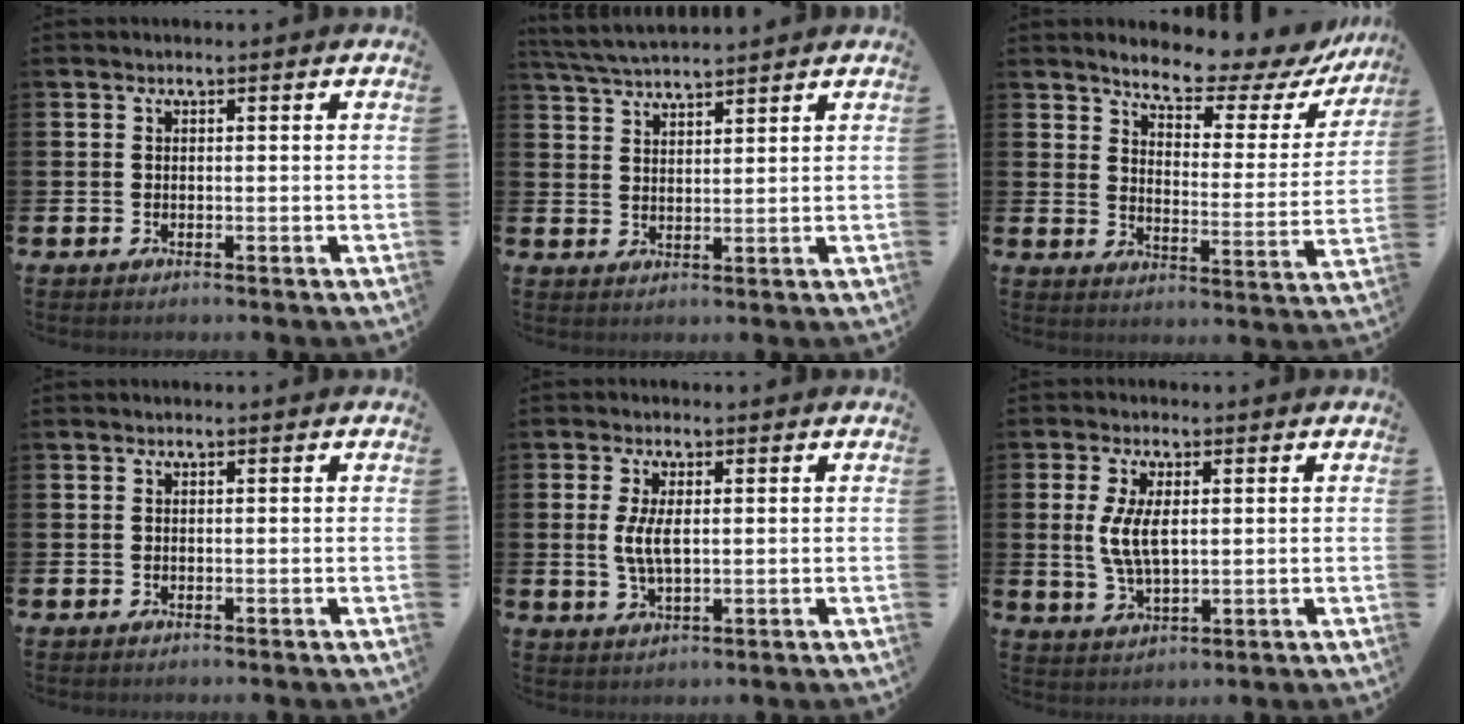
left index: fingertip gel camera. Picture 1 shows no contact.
{"total": 4.3, "force": [4.3, 0.2, 0.8], "torque": [-0.031, -0.020, 0.077]}
{"total": 7.2, "force": [6.5, 1.9, 2.5], "torque": [-0.070, -0.050, 0.107]}
{"total": 0.0}
{"total": 4.4, "force": [0.7, 1.8, 3.9], "torque": [-0.069, 0.002, 0.008]}
{"total": 5.6, "force": [1.1, 2.6, 4.8], "torque": [-0.097, 0.007, 0.019]}